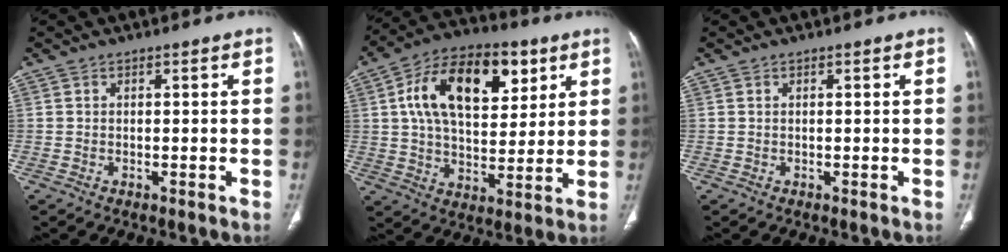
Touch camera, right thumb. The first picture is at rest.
{"total": 20.2, "force": [7.0, 11.7, 14.9], "torque": [-0.213, -0.004, 0.109]}
{"total": 0.0}